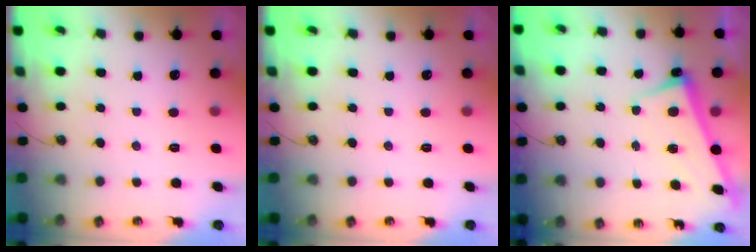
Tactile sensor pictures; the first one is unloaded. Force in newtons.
{"total": 0.0}
{"total": 2.5, "press": 2.4, "slide": 0.9}